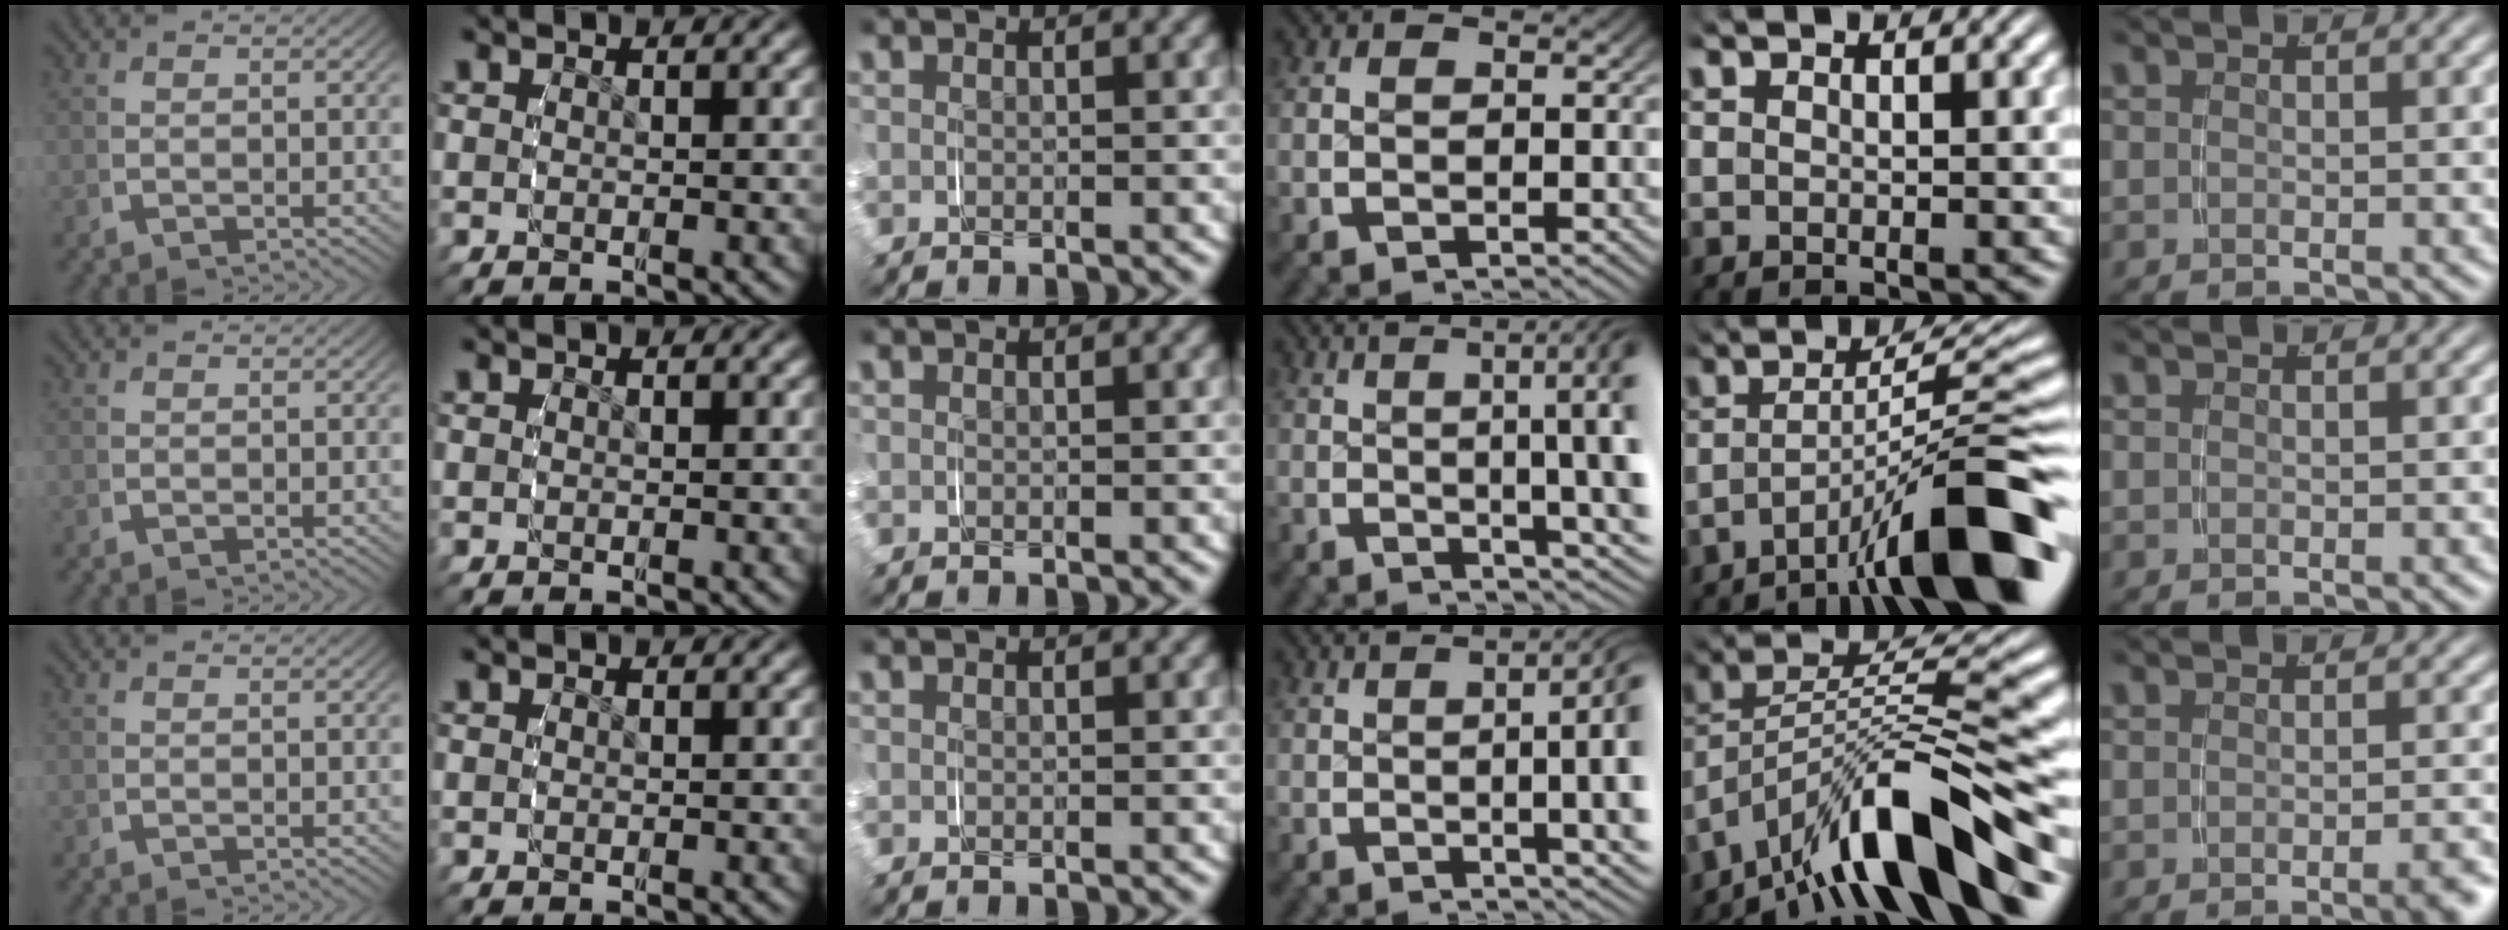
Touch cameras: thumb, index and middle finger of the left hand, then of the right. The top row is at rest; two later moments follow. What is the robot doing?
{"motion": "grasp_and_lifting", "object": "pencil case"}